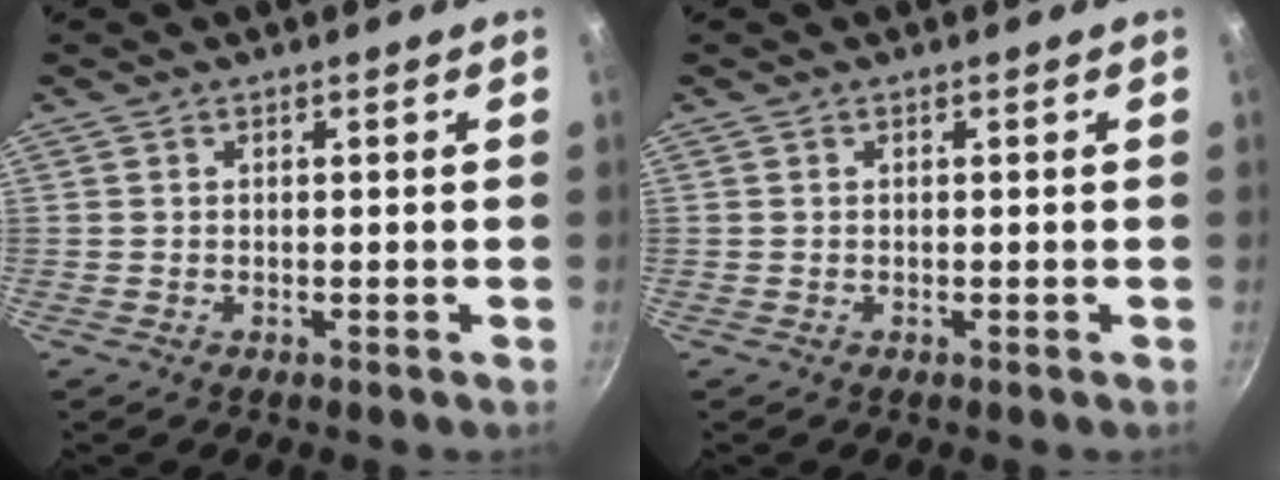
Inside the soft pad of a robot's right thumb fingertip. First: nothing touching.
{"total": 0.0}